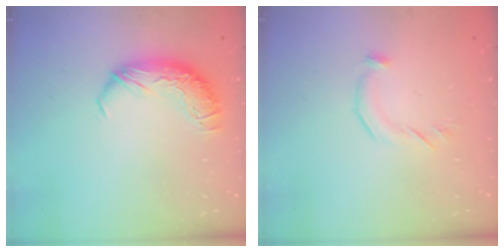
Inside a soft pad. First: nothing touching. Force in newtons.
{"total": 5.5, "press": 5.5, "slide": 0.5}